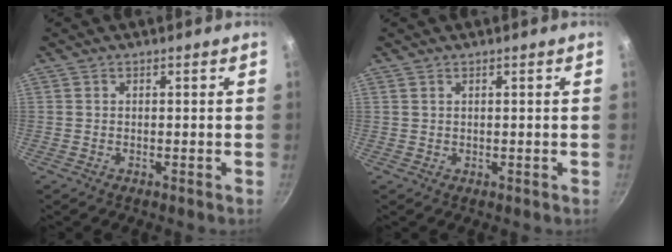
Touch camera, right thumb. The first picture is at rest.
{"total": 0.6, "force": [0.5, 0.3, 0.2], "torque": [-0.001, -0.005, 0.007]}